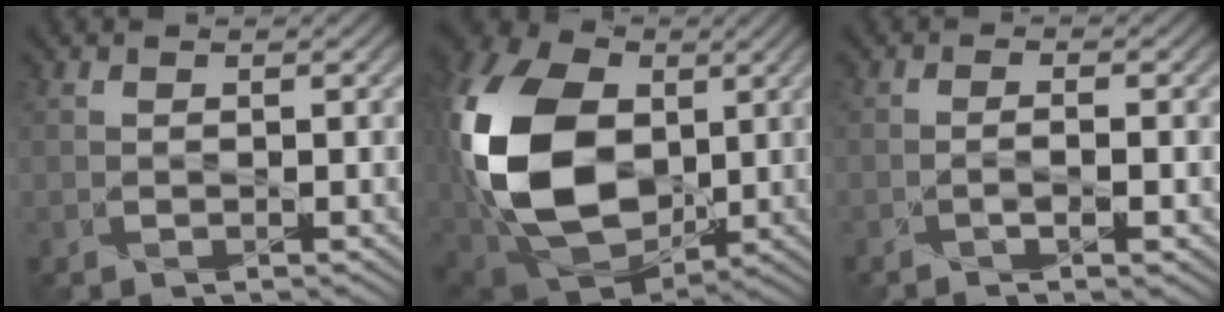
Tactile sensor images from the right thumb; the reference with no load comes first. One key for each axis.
{"total": 18.5, "fx": 1.1, "fy": 13.1, "fz": 13.0, "tx": -0.327, "ty": -0.015, "tz": 0.015}
{"total": 1.9, "fx": -0.8, "fy": 0.3, "fz": 1.6, "tx": -0.025, "ty": 0.000, "tz": -0.021}